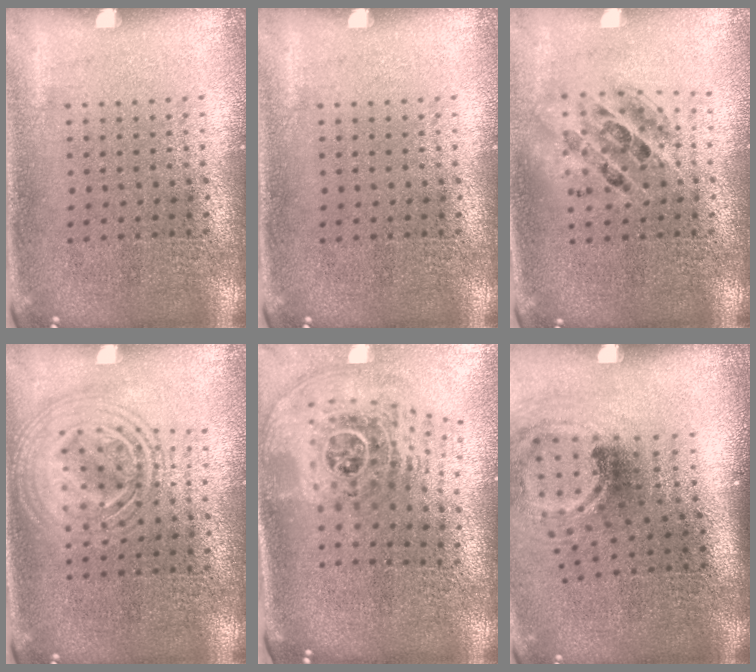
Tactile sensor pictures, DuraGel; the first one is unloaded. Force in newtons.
{"total": 0.0}
{"total": 1.4, "press": 1.2, "slide": 0.7}
{"total": 2.9, "press": 2.9, "slide": 0.4}
{"total": 2.6, "press": 1.8, "slide": 1.9}
{"total": 1.8, "press": 1.2, "slide": 1.3}